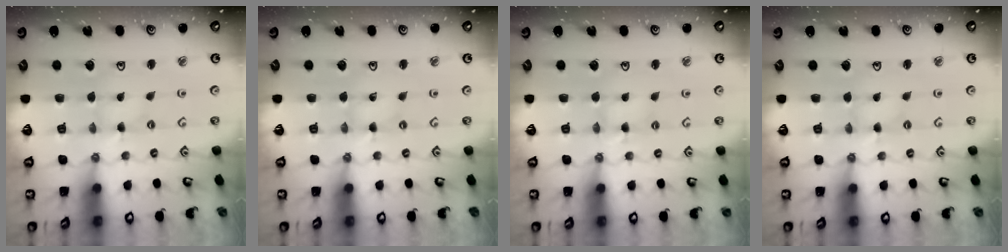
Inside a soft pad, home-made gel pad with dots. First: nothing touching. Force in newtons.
{"total": 0.7, "press": 0.7, "slide": 0.1}
{"total": 4.3, "press": 4.3, "slide": 0.5}
{"total": 1.3, "press": 1.3, "slide": 0.2}